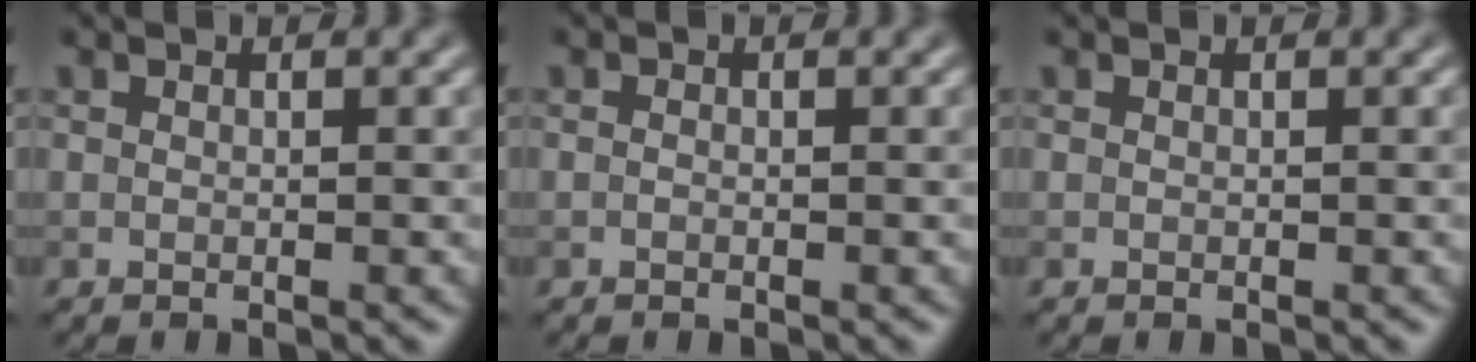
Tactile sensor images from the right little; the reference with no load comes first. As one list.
[{"total": 0.0}, {"total": 0.0}]